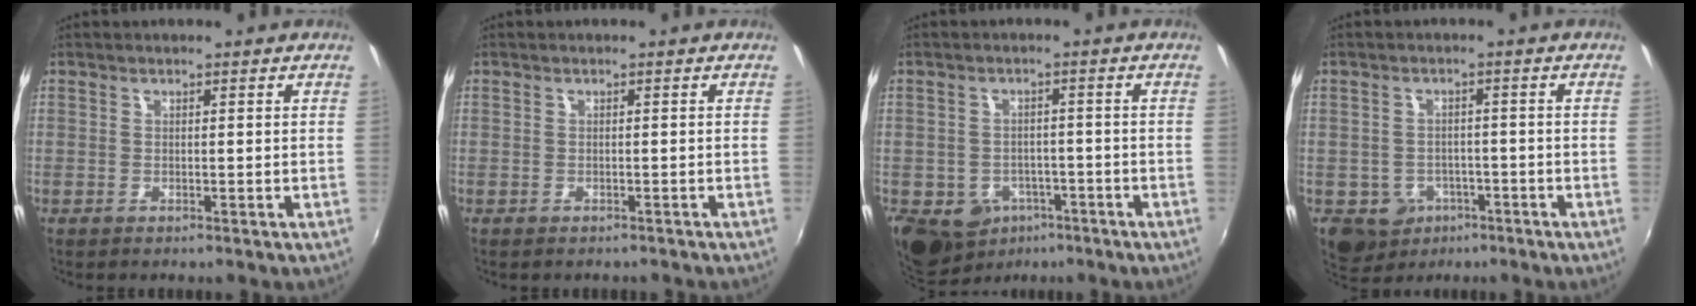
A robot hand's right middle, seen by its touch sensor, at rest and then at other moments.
{"total": 1.4, "force": [-1.2, 0.5, 0.5], "torque": [-0.012, -0.005, -0.014]}
{"total": 14.3, "force": [-7.3, 10.8, 5.8], "torque": [-0.169, -0.009, -0.097]}
{"total": 7.3, "force": [-3.5, 6.0, 2.0], "torque": [-0.055, 0.003, -0.039]}